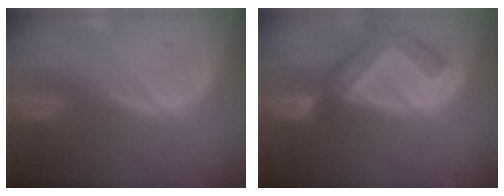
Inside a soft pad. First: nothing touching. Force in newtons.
{"total": 7.2, "press": 6.3, "slide": 3.5}